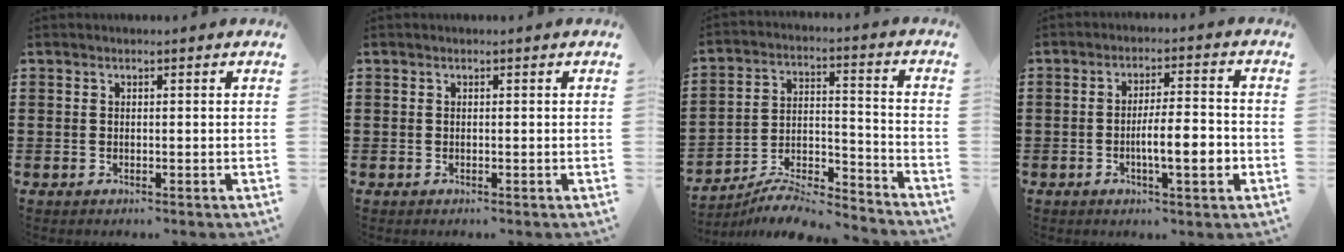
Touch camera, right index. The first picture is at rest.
{"total": 0.0}
{"total": 8.1, "force": [-7.3, 1.8, 2.8], "torque": [-0.045, 0.012, -0.142]}
{"total": 6.9, "force": [-1.8, 1.6, 6.4], "torque": [-0.100, 0.000, -0.033]}